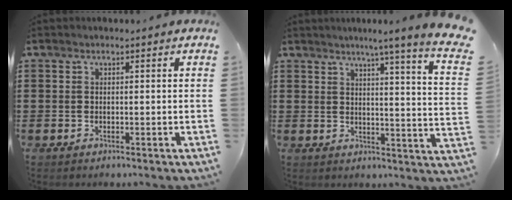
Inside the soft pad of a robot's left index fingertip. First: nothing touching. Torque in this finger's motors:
{"motor_torque": [1.13, -1.01, 0.64, 0.15]}